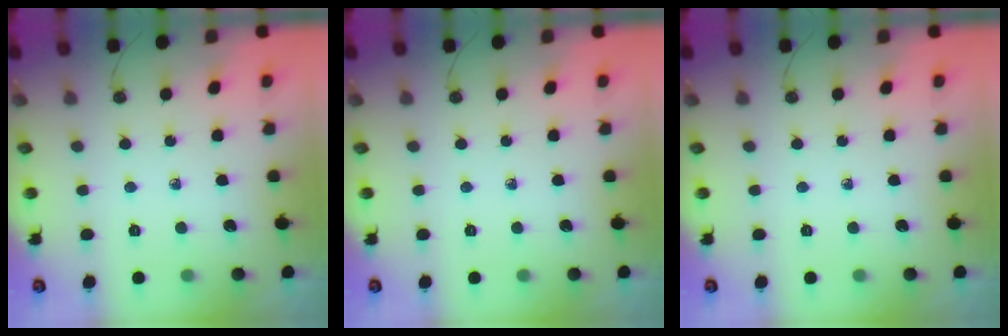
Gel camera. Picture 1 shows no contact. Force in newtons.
{"total": 0.0}
{"total": 0.0}